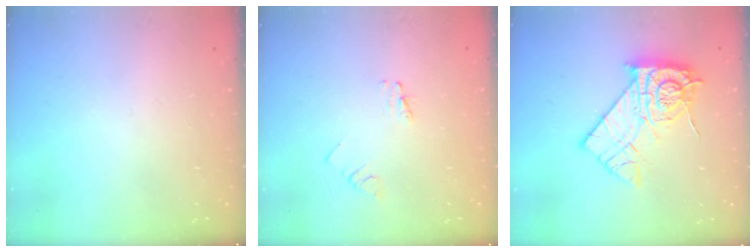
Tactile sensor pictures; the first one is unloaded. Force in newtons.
{"total": 2.6, "press": 2.6, "slide": 0.4}
{"total": 14.0, "press": 14.0, "slide": 0.4}